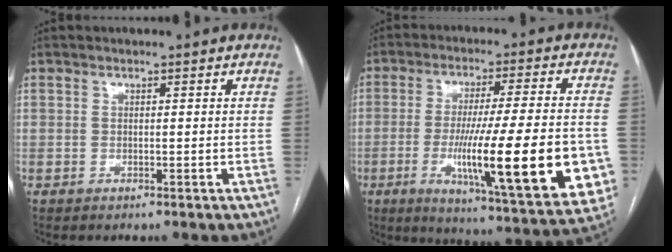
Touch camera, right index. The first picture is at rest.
{"total": 24.2, "force": [-5.6, 2.3, 23.4], "torque": [-0.300, -0.029, -0.077]}